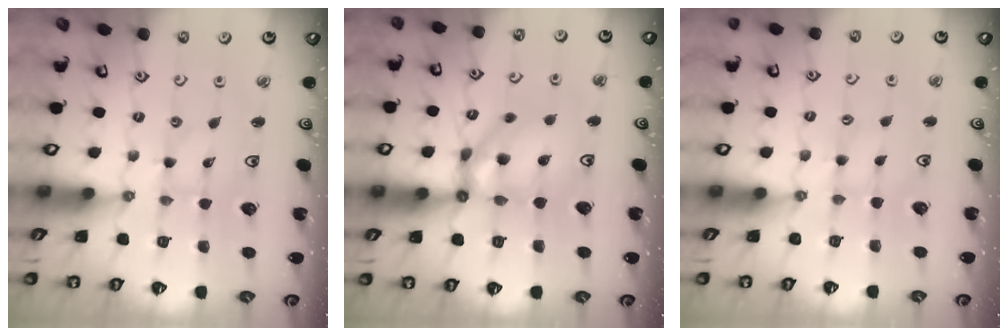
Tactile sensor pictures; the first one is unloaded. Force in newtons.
{"total": 13.3, "press": 13.2, "slide": 1.4}
{"total": 3.9, "press": 3.9, "slide": 0.5}